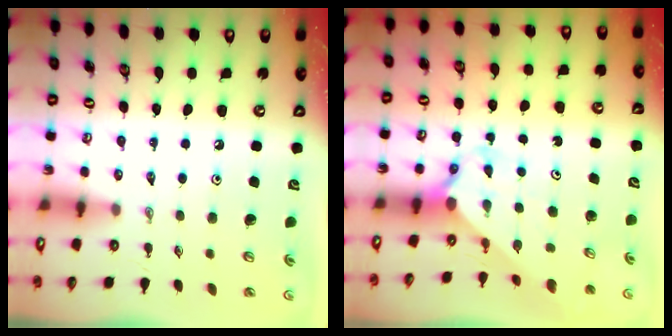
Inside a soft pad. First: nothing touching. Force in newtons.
{"total": 2.4, "press": 2.4, "slide": 0.3}